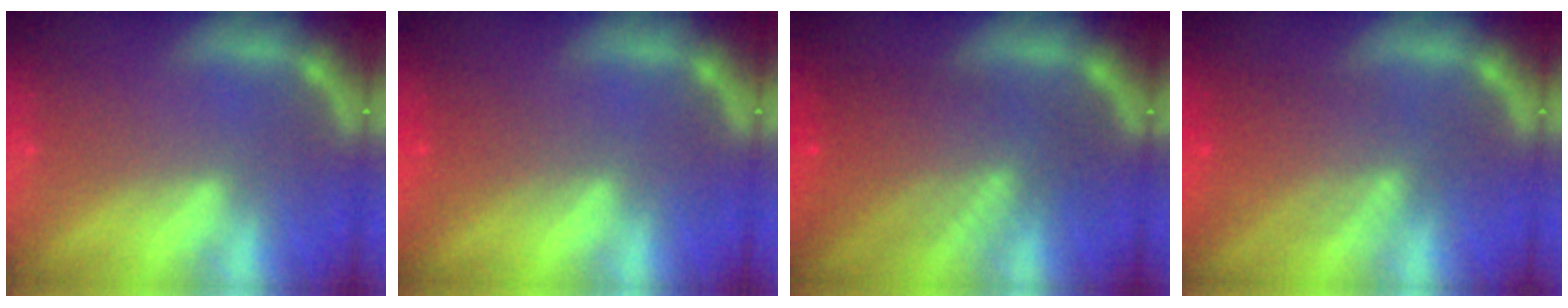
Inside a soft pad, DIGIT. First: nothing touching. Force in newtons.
{"total": 2.0}
{"total": 7.6}
{"total": 6.0}